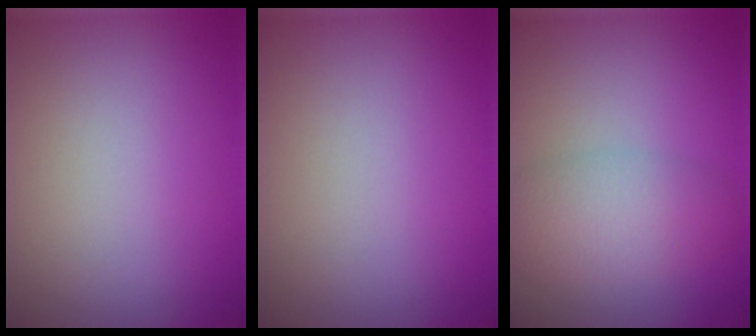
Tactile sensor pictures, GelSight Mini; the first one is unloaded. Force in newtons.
{"total": 0.0}
{"total": 4.3, "press": 4.2, "slide": 0.2}